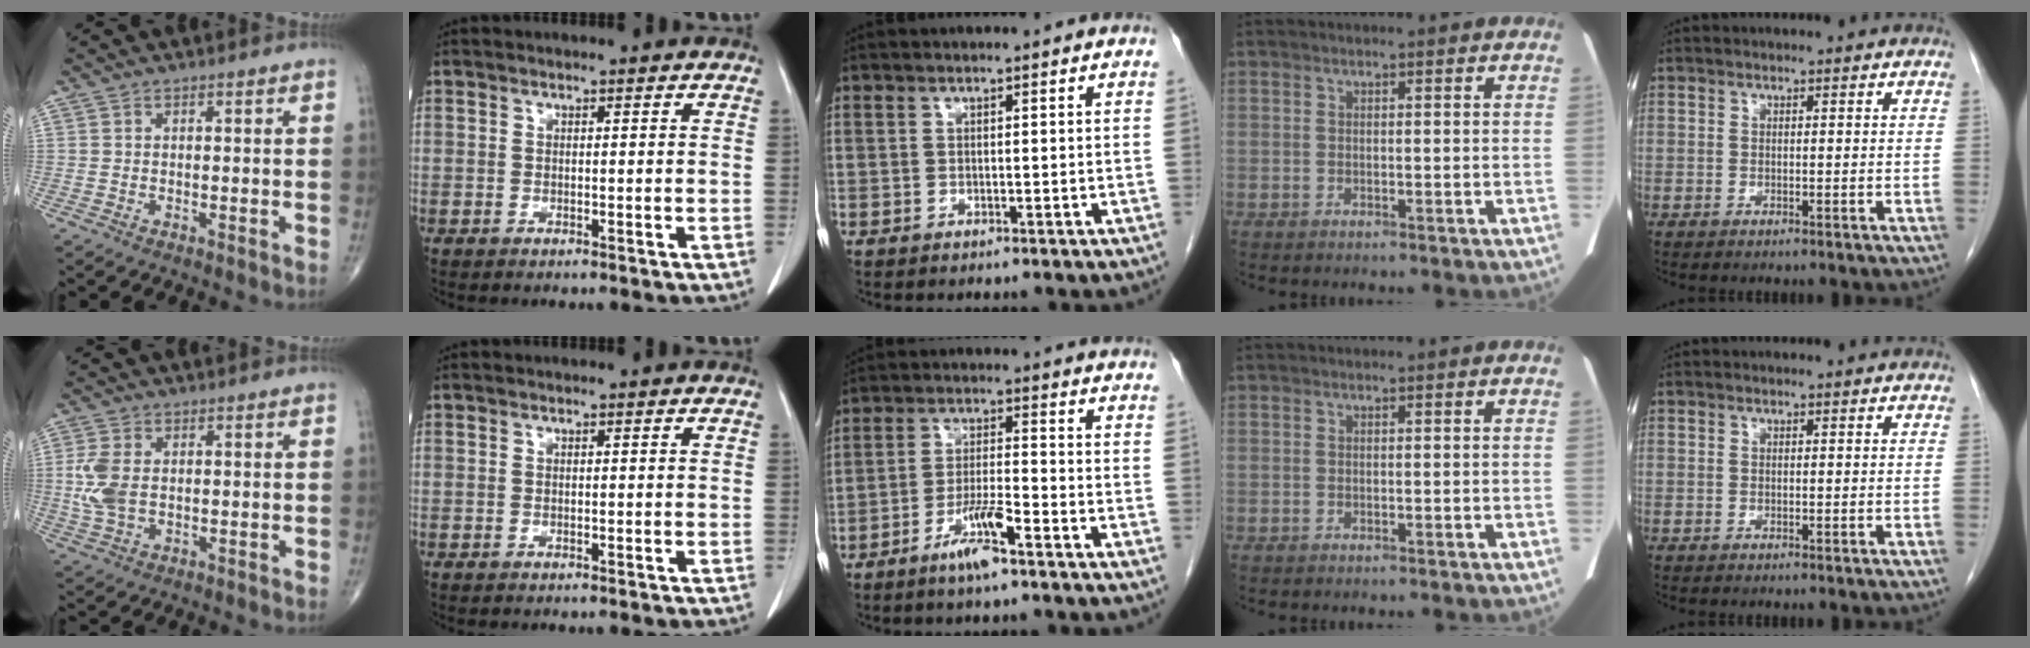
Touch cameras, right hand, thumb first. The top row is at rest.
{"thumb": {"total": 6.4, "force": [0.2, 3.9, 5.1], "torque": [-0.125, 0.001, 0.006]}, "middle": {"total": 6.2, "force": [-4.0, 0.3, 4.7], "torque": [-0.093, -0.003, -0.076]}}